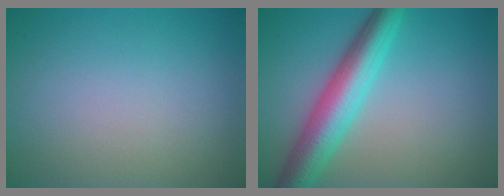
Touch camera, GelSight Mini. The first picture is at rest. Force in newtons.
{"total": 6.4, "press": 6.4, "slide": 0.2}